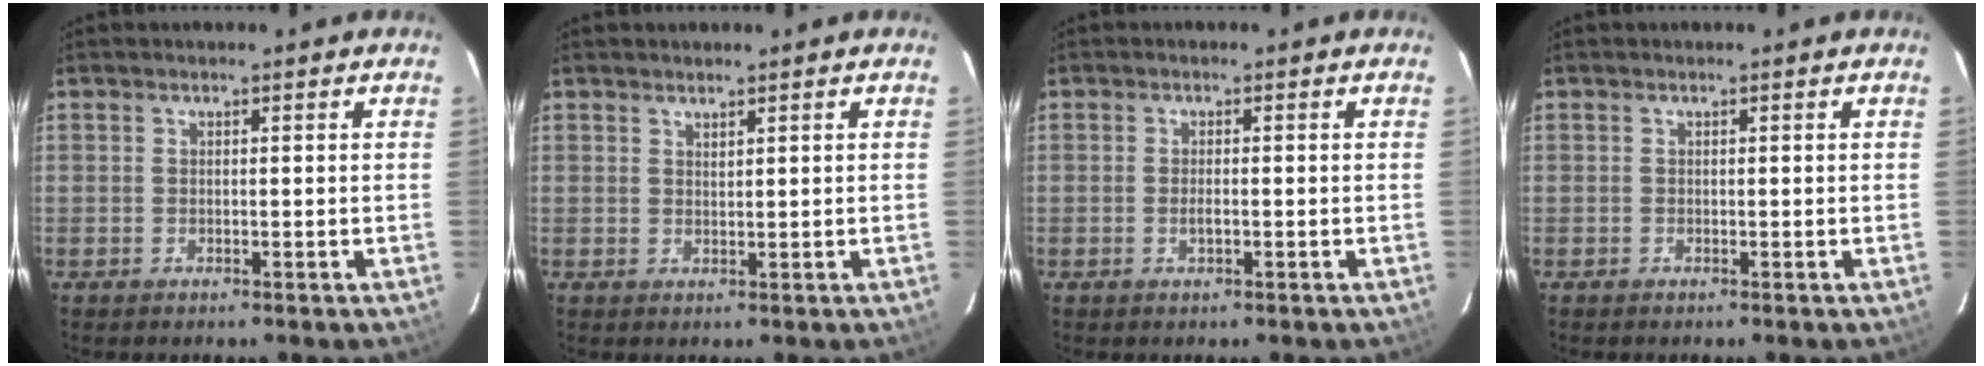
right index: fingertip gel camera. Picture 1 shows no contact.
{"total": 1.0, "force": [0.9, 0.1, 0.2], "torque": [-0.004, 0.000, 0.018]}
{"total": 1.4, "force": [-0.5, 0.5, 1.3], "torque": [-0.025, -0.002, -0.009]}
{"total": 0.0}